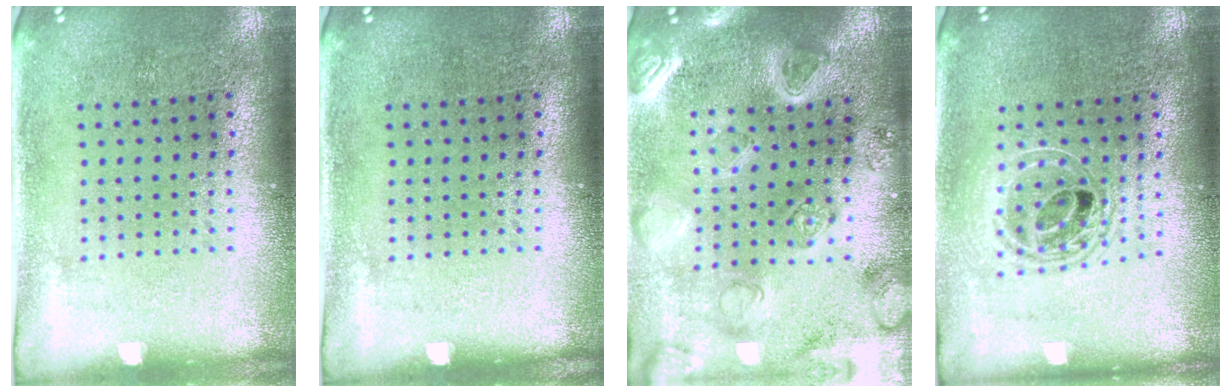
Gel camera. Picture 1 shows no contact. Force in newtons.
{"total": 0.0}
{"total": 3.8, "press": 3.4, "slide": 1.6}
{"total": 1.7, "press": 1.4, "slide": 1.0}